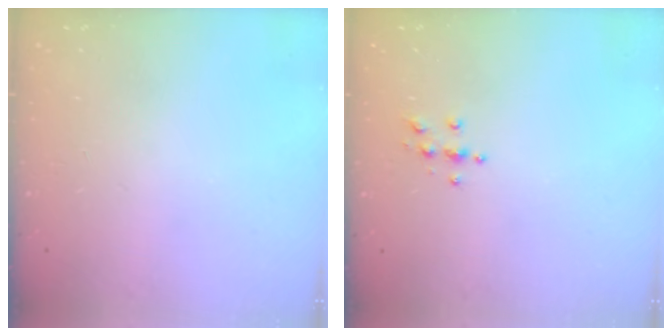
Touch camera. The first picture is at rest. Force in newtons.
{"total": 3.9, "press": 3.9, "slide": 0.4}